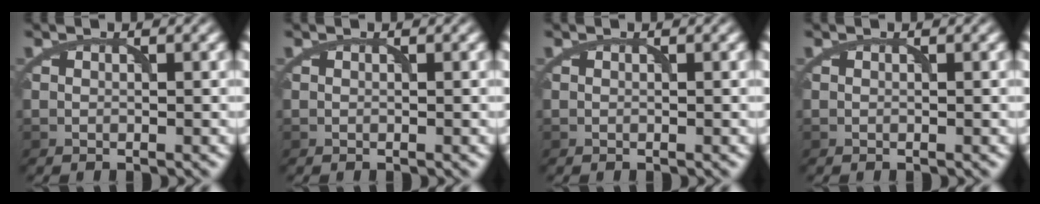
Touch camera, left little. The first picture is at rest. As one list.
[{"total": 0.0}, {"total": 0.0}, {"total": 0.0}]